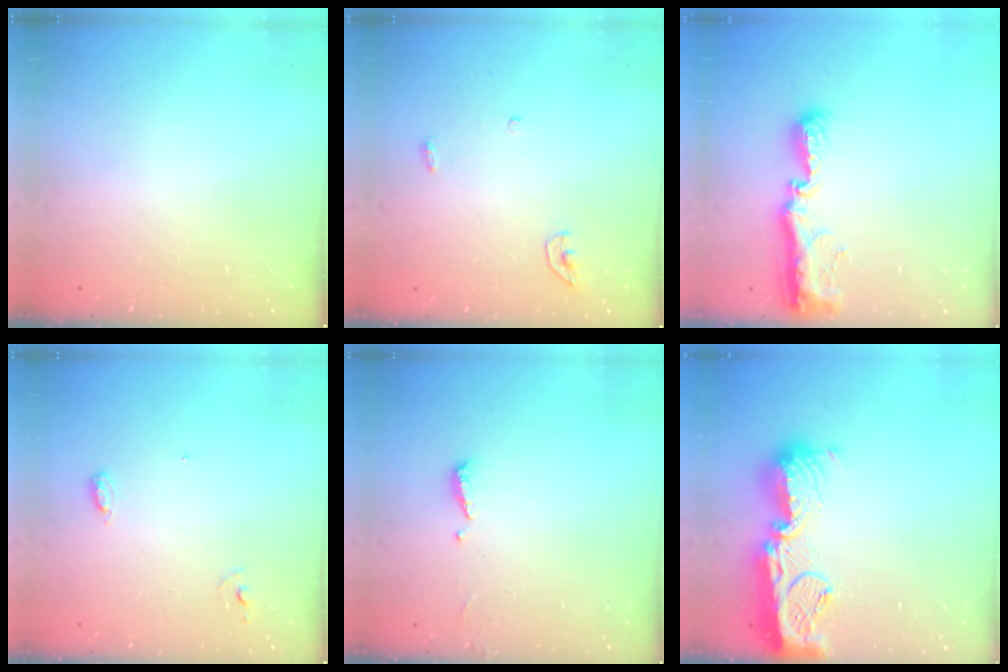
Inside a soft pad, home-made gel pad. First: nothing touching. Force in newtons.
{"total": 3.4, "press": 3.3, "slide": 0.3}
{"total": 9.1, "press": 9.1, "slide": 0.8}
{"total": 5.0, "press": 5.0, "slide": 0.4}
{"total": 4.9, "press": 4.8, "slide": 0.4}
{"total": 16.6, "press": 16.6, "slide": 1.4}